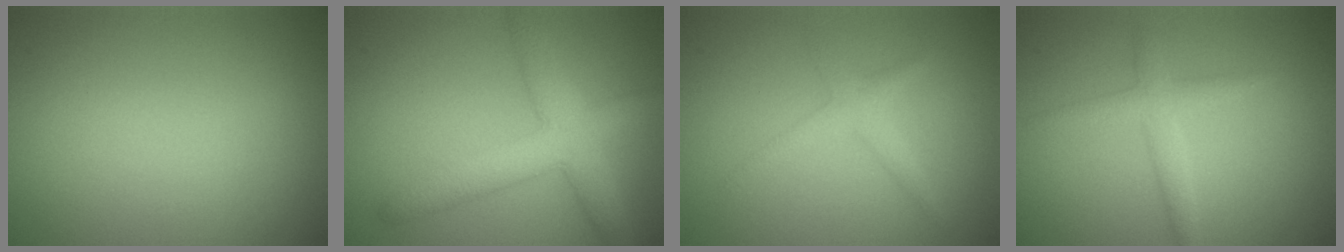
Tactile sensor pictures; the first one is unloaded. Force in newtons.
{"total": 5.2, "press": 5.2, "slide": 0.2}
{"total": 1.8, "press": 1.8, "slide": 0.1}
{"total": 2.2, "press": 2.2, "slide": 0.1}